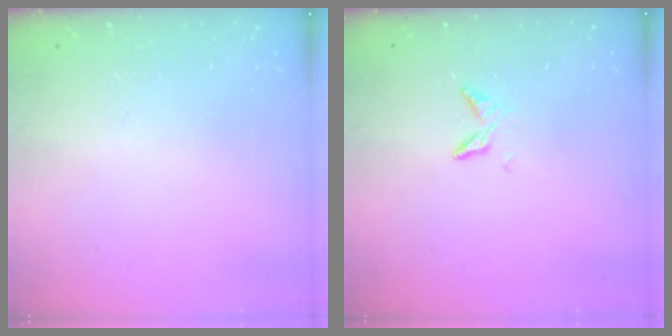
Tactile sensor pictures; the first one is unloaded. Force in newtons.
{"total": 6.0, "press": 6.0, "slide": 0.7}